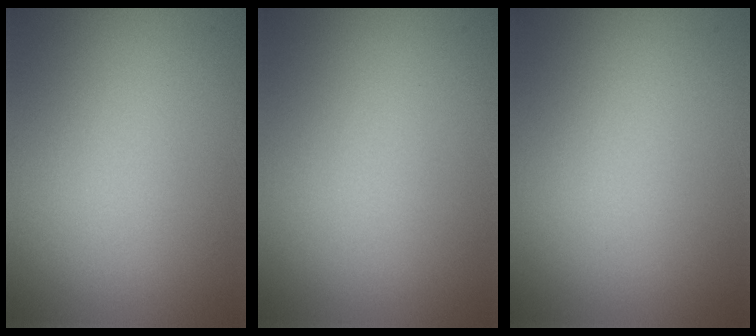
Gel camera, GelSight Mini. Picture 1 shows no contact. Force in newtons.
{"total": 0.0}
{"total": 0.0}